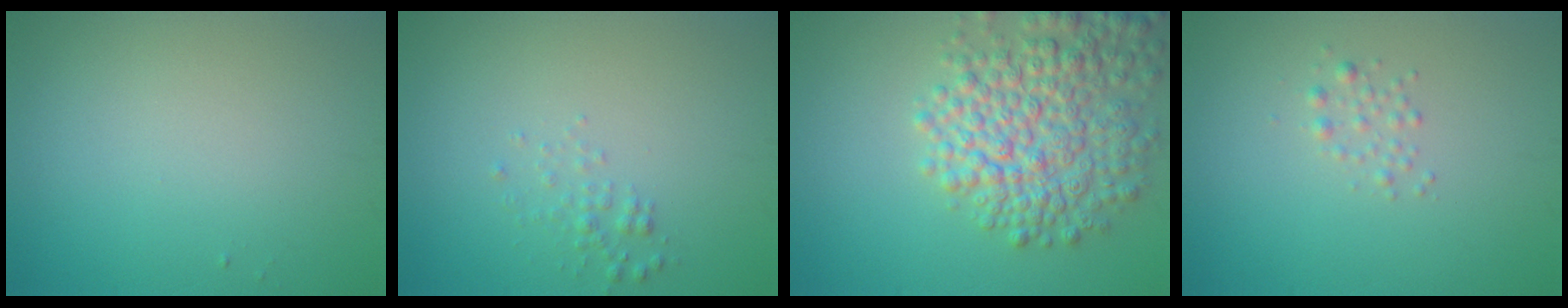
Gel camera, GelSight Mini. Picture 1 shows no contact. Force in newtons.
{"total": 1.1, "press": 1.1, "slide": 0.0}
{"total": 7.3, "press": 7.3, "slide": 0.3}
{"total": 1.1, "press": 1.1, "slide": 0.0}